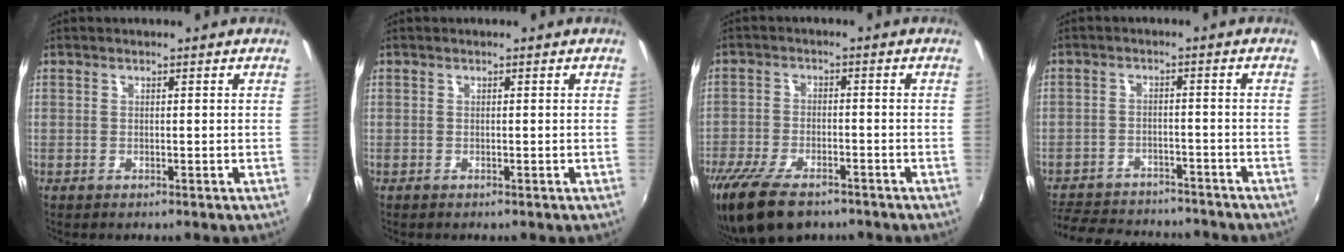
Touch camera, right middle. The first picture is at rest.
{"total": 0.0}
{"total": 11.4, "force": [-8.5, 4.5, 6.1], "torque": [-0.145, -0.029, -0.152]}
{"total": 16.9, "force": [-14.3, 6.5, 6.1], "torque": [-0.149, 0.009, -0.203]}